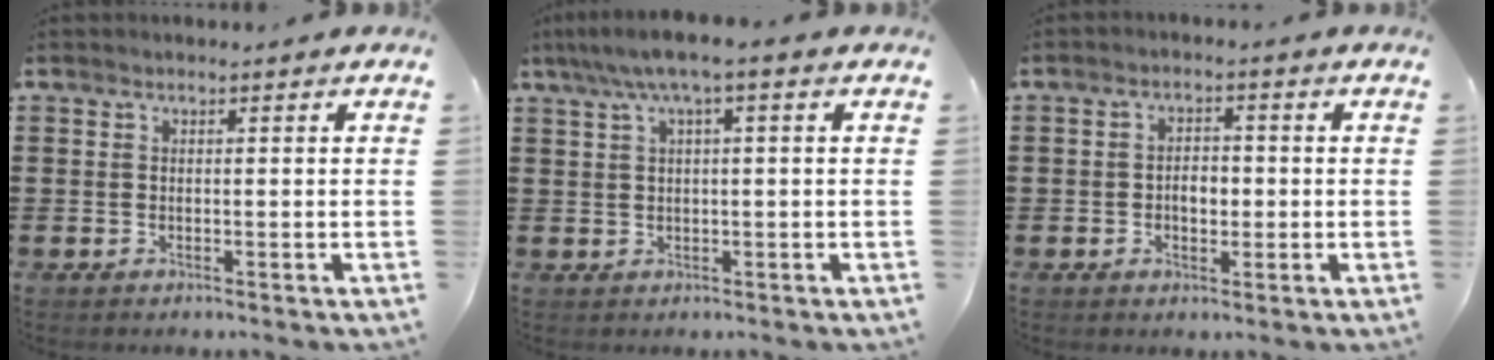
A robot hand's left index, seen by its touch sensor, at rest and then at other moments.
{"total": 3.3, "force": [0.7, 0.4, 3.2], "torque": [-0.061, 0.003, 0.009]}
{"total": 3.0, "force": [-0.6, 1.7, 2.5], "torque": [-0.041, 0.002, -0.015]}